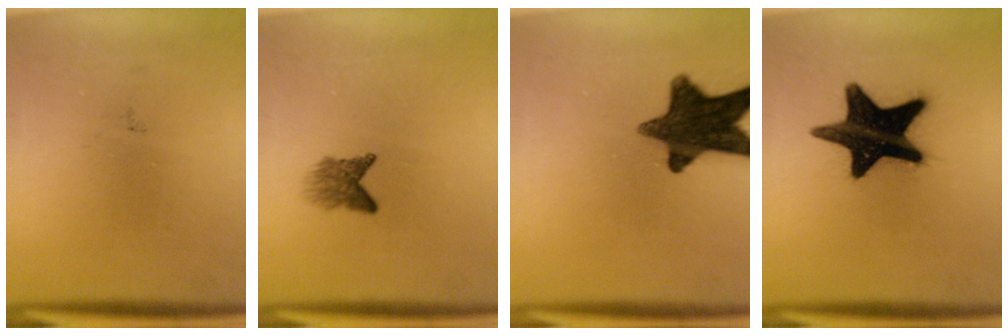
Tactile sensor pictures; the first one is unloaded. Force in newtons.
{"total": 2.8}
{"total": 13.9}
{"total": 18.1}